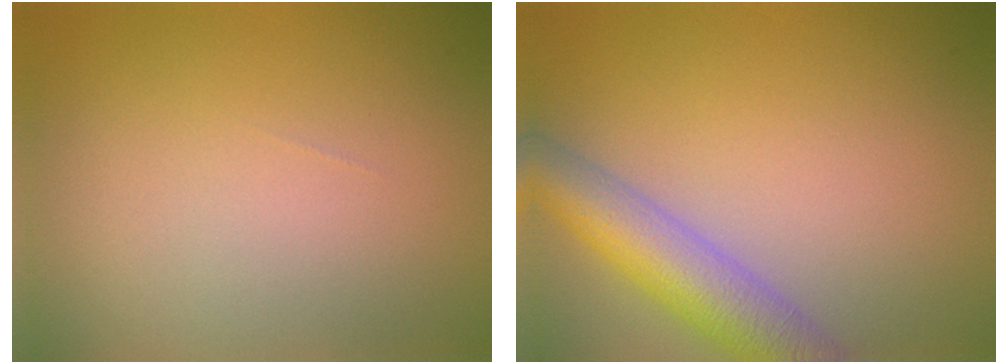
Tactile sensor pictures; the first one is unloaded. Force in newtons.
{"total": 6.0, "press": 6.0, "slide": 0.4}